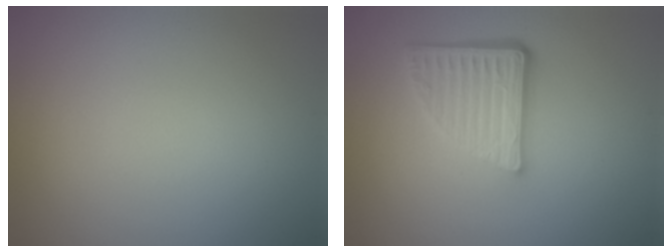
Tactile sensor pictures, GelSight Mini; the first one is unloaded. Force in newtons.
{"total": 5.0, "press": 3.5, "slide": 3.6}